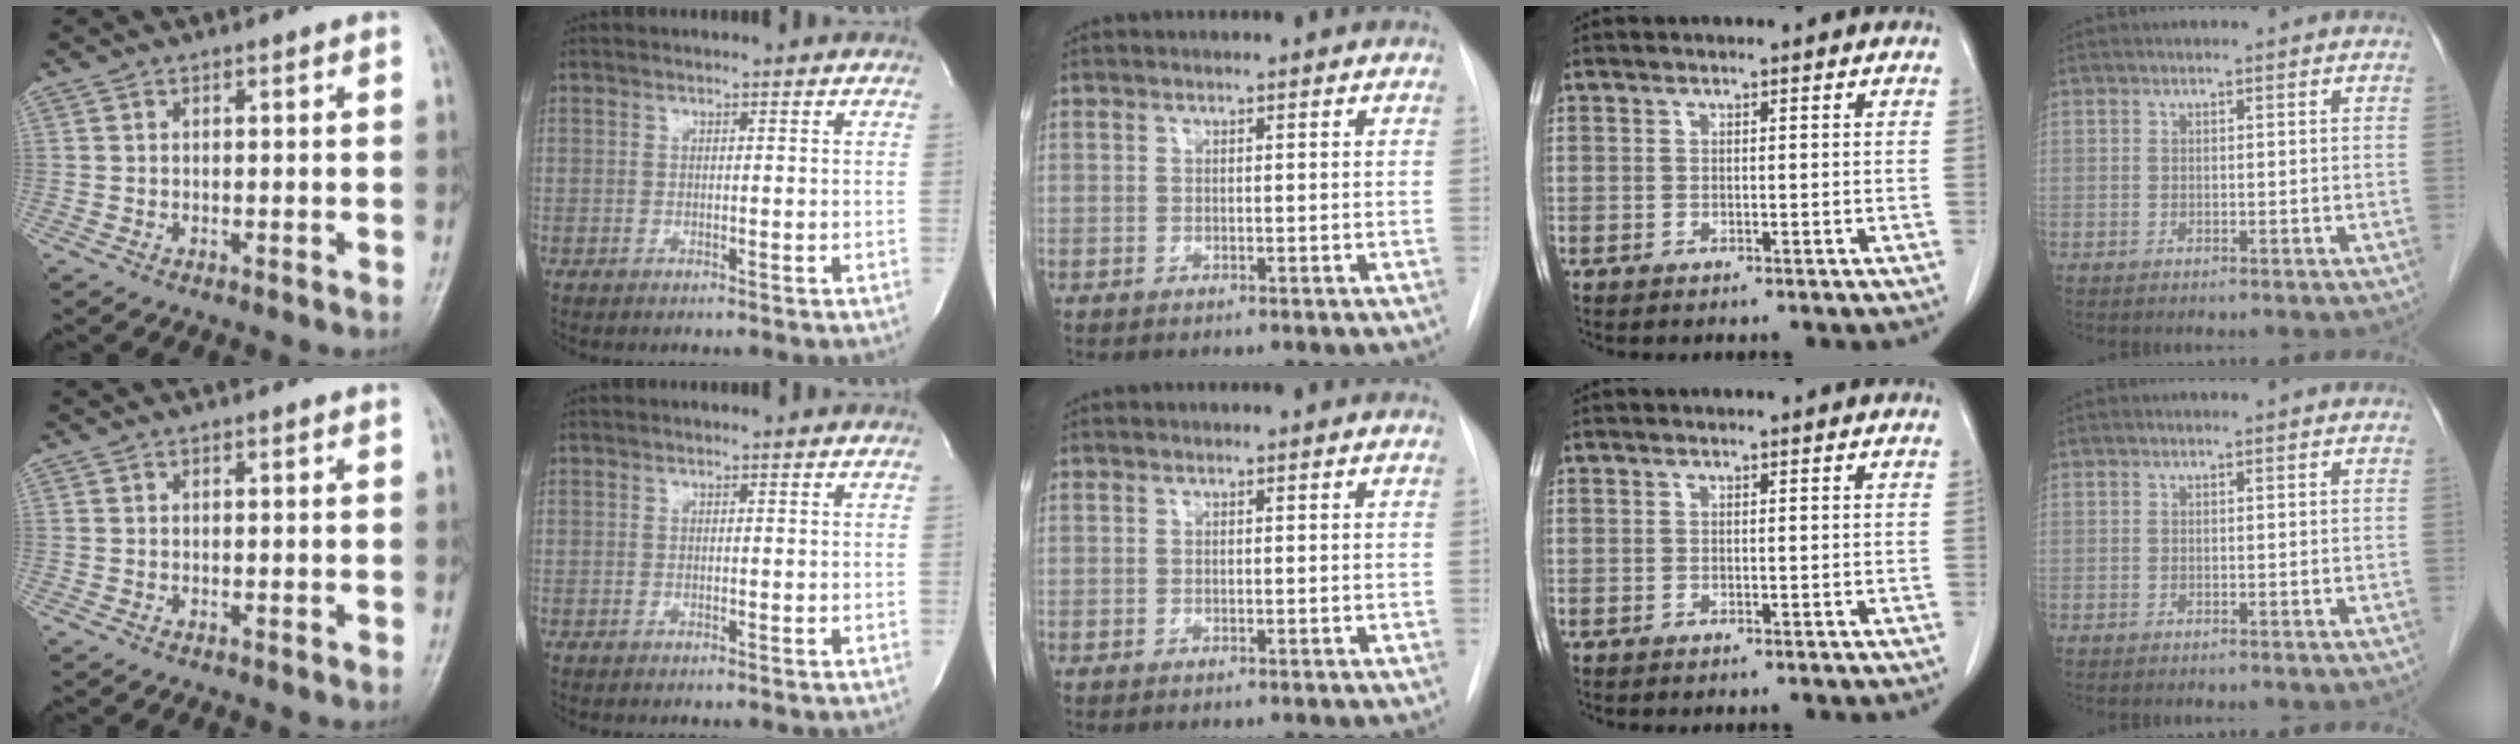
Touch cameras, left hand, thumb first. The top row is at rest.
{}